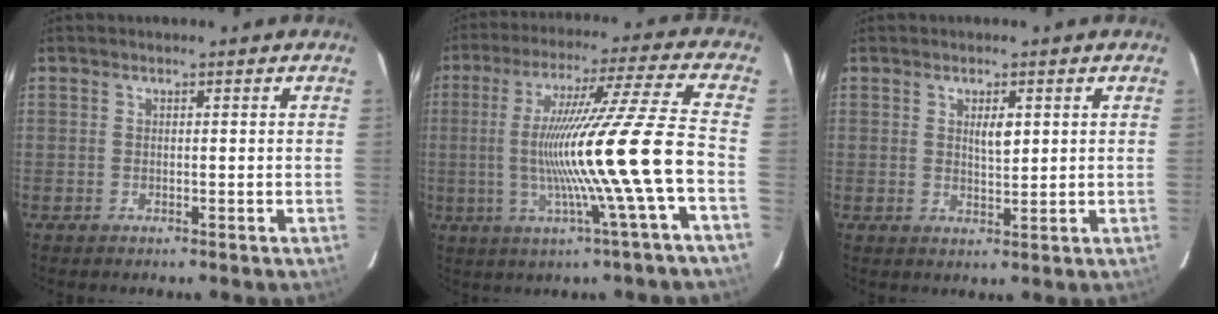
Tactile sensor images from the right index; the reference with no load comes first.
{"total": 16.7, "force": [-3.3, -2.6, 16.1], "torque": [-0.287, 0.002, -0.059]}
{"total": 2.7, "force": [0.9, 0.8, 2.4], "torque": [-0.041, -0.002, 0.017]}